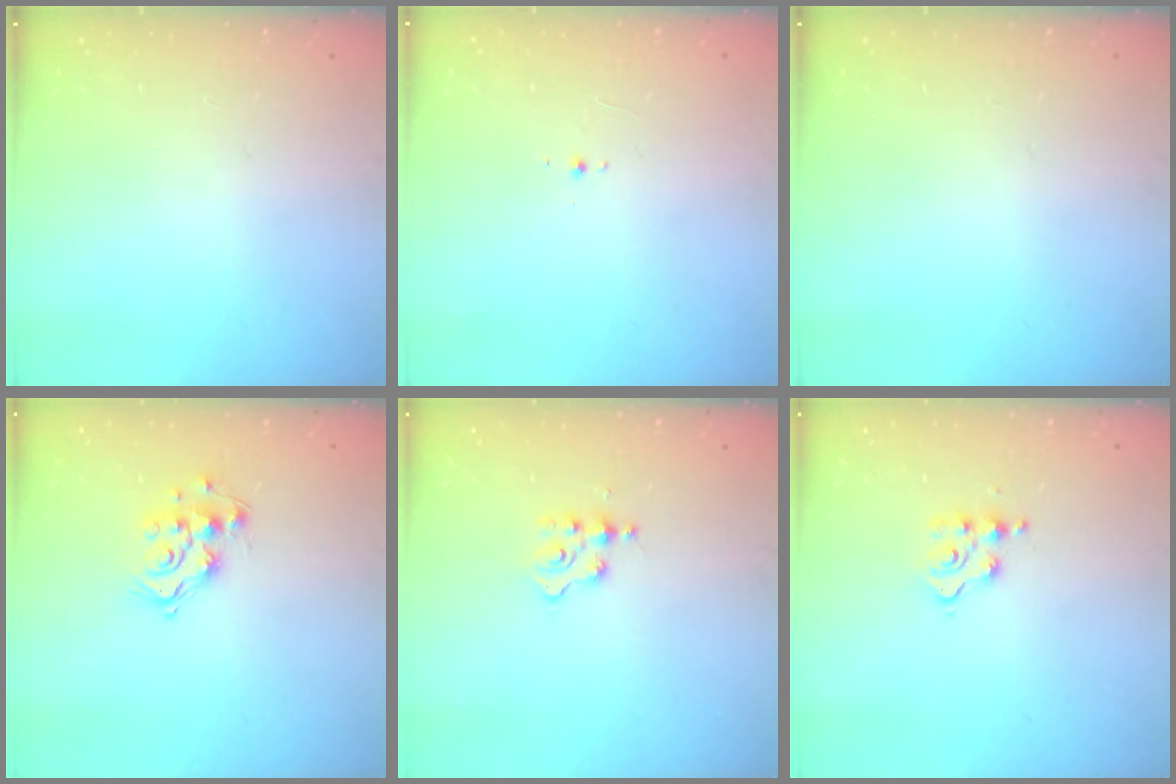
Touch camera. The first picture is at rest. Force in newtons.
{"total": 3.2, "press": 3.2, "slide": 0.4}
{"total": 0.0}
{"total": 12.5, "press": 12.5, "slide": 0.8}
{"total": 2.1, "press": 2.1, "slide": 0.3}
{"total": 4.8, "press": 4.8, "slide": 0.5}